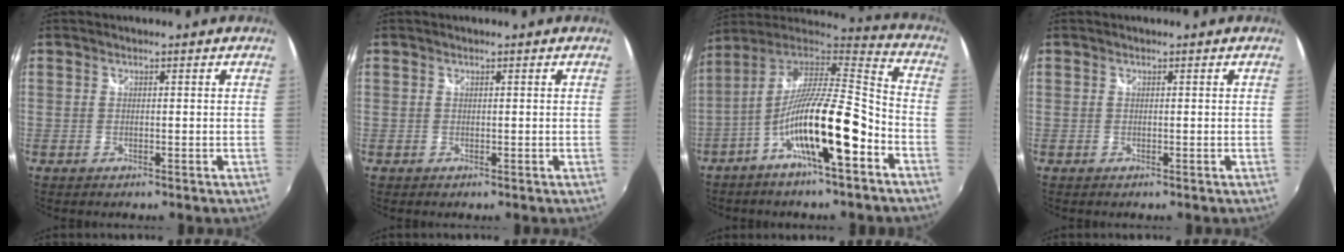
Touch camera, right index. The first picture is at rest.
{"total": 0.5, "force": [-0.1, 0.5, 0.0], "torque": [-0.001, 0.002, -0.001]}
{"total": 18.8, "force": [-8.6, 3.3, 16.3], "torque": [-0.286, -0.017, -0.161]}
{"total": 0.0}